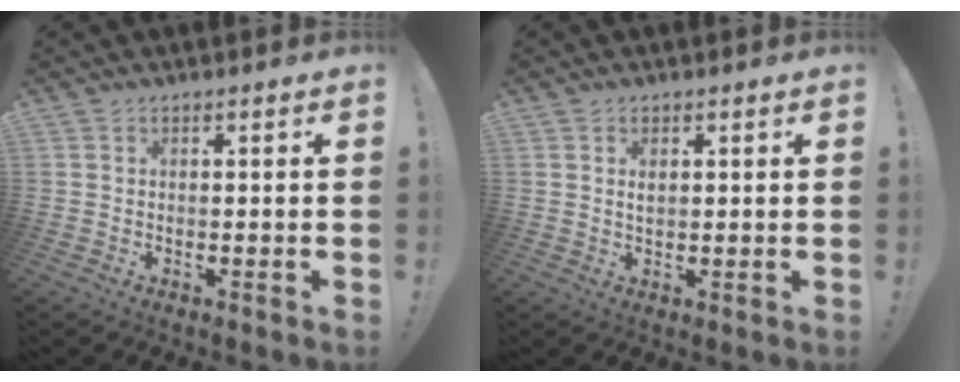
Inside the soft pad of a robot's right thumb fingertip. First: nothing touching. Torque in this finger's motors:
{"motor_torque": [0.00, 0.06, -0.16, 0.09, 0.02]}